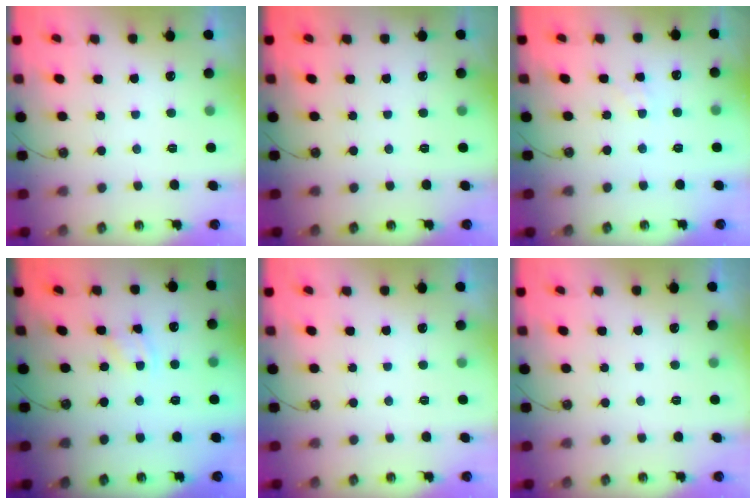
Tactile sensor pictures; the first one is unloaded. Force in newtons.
{"total": 0.0}
{"total": 2.4, "press": 2.4, "slide": 0.2}
{"total": 2.9, "press": 2.9, "slide": 0.4}
{"total": 0.0}
{"total": 0.0}